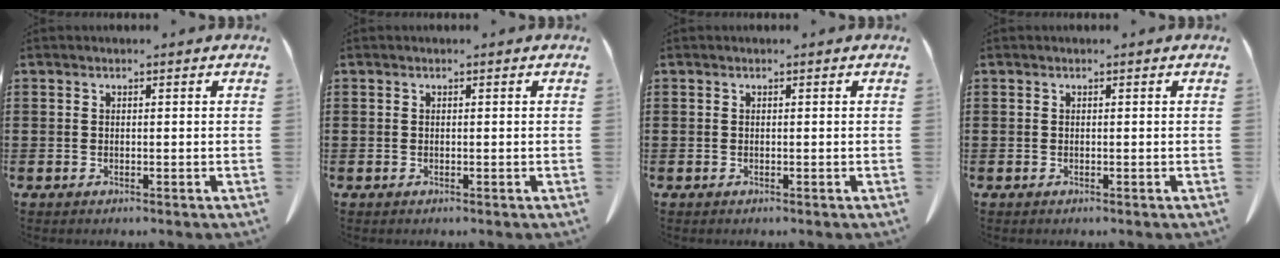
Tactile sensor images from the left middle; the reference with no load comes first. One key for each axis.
{"total": 0.0}
{"total": 0.0}
{"total": 0.0}